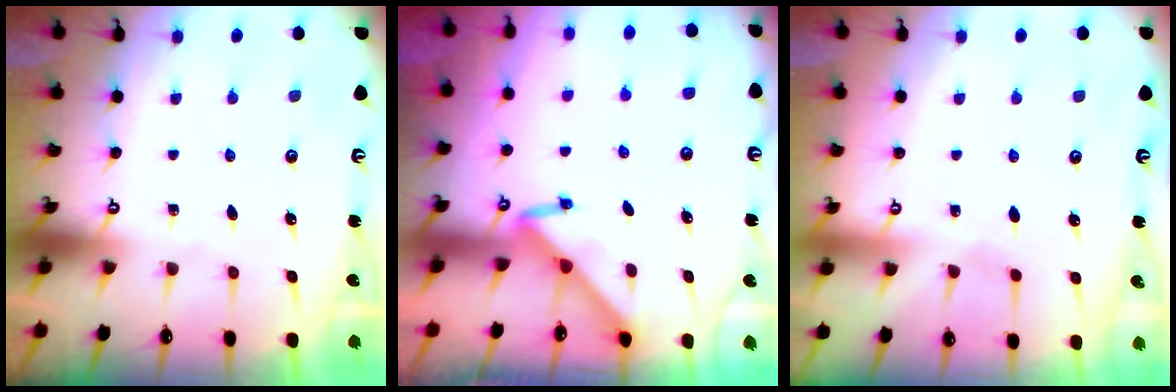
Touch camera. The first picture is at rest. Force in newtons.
{"total": 4.0, "press": 4.0, "slide": 0.5}
{"total": 3.4, "press": 3.4, "slide": 0.4}